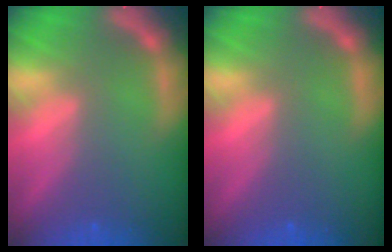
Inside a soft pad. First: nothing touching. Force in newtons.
{"total": 0.0}